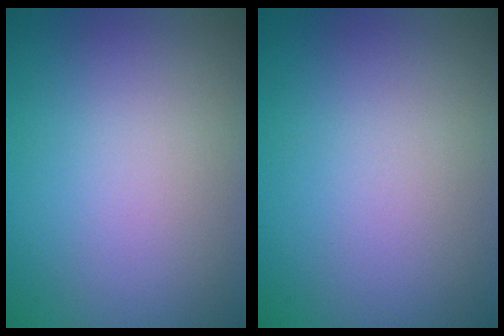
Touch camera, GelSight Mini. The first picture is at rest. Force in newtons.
{"total": 0.0}